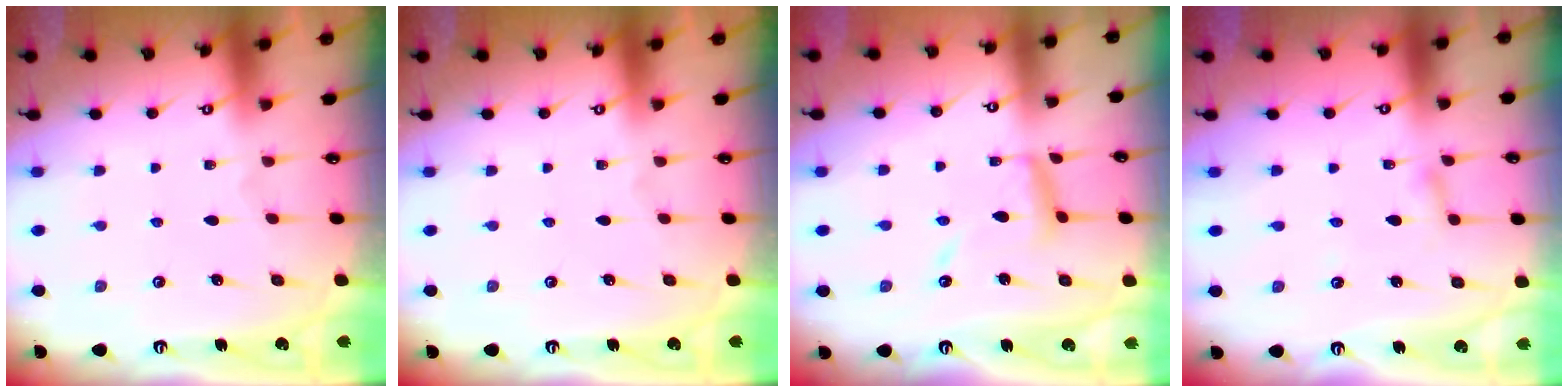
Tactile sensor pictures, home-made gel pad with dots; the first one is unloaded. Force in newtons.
{"total": 0.0}
{"total": 11.0, "press": 11.0, "slide": 0.8}
{"total": 2.1, "press": 2.1, "slide": 0.2}